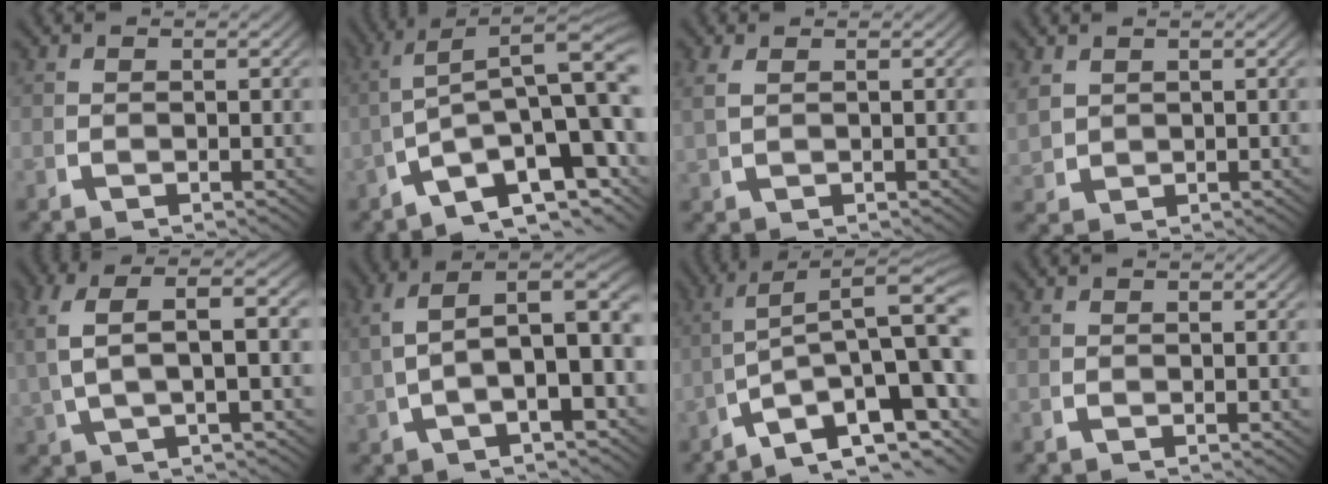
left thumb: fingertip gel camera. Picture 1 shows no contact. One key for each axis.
{"total": 13.7, "fx": -2.6, "fy": 7.5, "fz": 11.1, "tx": -0.184, "ty": -0.041, "tz": -0.024}
{"total": 1.2, "fx": 0.9, "fy": 0.2, "fz": 0.8, "tx": -0.022, "ty": 0.007, "tz": 0.024}
{"total": 2.3, "fx": 1.0, "fy": 1.8, "fz": 0.9, "tx": -0.033, "ty": -0.005, "tz": 0.033}
{"total": 6.8, "fx": 2.0, "fy": 2.8, "fz": 5.9, "tx": -0.112, "ty": 0.022, "tz": 0.033}
{"total": 9.8, "fx": 1.8, "fy": 5.6, "fz": 7.8, "tx": -0.111, "ty": 0.004, "tz": 0.021}
{"total": 13.1, "fx": -3.6, "fy": 6.7, "fz": 10.6, "tx": -0.180, "ty": -0.043, "tz": -0.036}
{"total": 0.0}